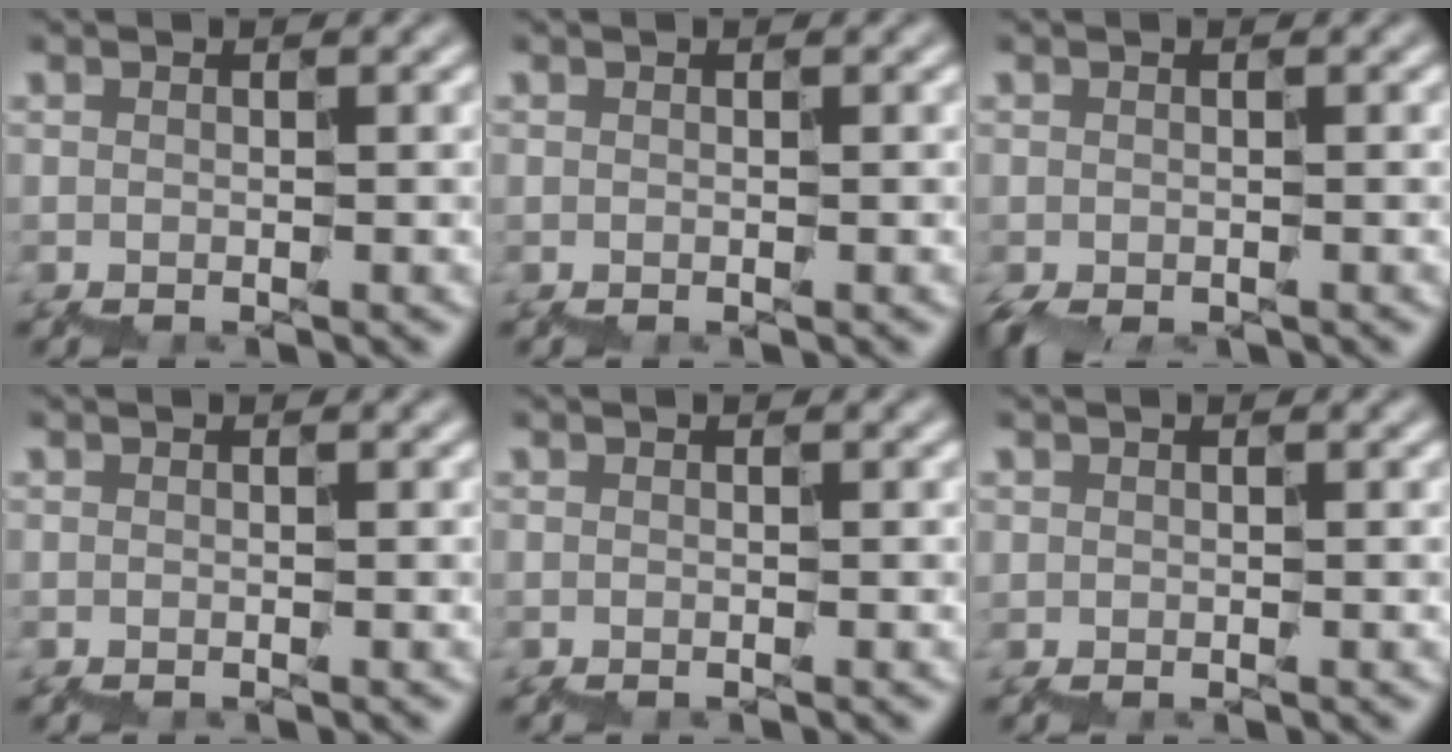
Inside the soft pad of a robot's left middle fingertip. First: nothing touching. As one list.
[{"total": 0.0}, {"total": 1.8, "force": [-1.3, 0.8, 1.0], "torque": [-0.017, -0.005, -0.011]}, {"total": 0.0}, {"total": 0.0}, {"total": 0.0}]